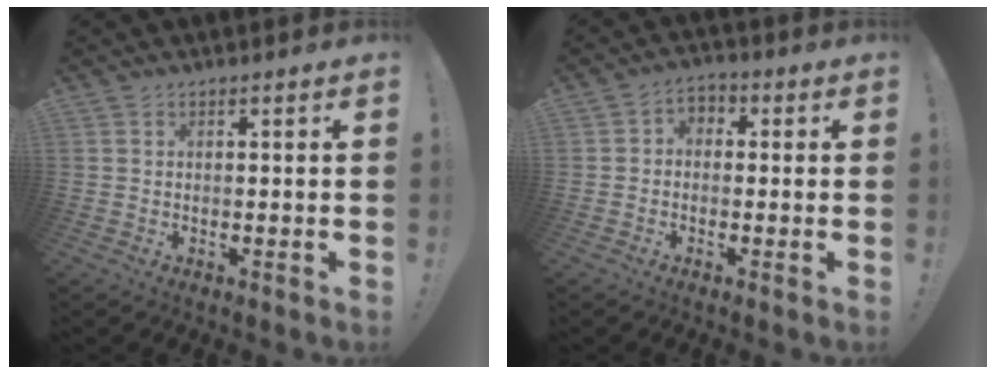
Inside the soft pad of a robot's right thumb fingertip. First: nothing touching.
{"total": 3.5, "force": [-1.5, 2.6, 1.8], "torque": [-0.035, 0.016, -0.026]}